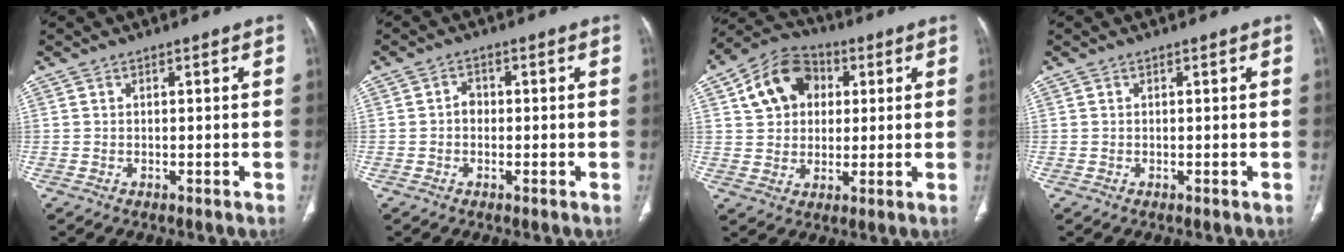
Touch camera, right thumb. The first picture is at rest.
{"total": 2.0, "force": [-0.3, 1.7, 1.1], "torque": [-0.001, 0.009, -0.011]}
{"total": 12.7, "force": [3.7, 9.8, 7.1], "torque": [-0.095, 0.007, 0.055]}
{"total": 0.0}